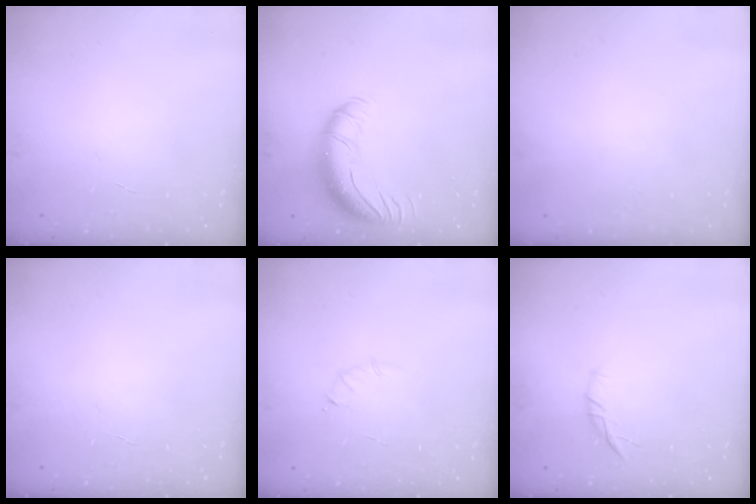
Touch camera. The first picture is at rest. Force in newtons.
{"total": 12.6, "press": 12.3, "slide": 2.8}
{"total": 0.0}
{"total": 0.0}
{"total": 2.7, "press": 2.6, "slide": 0.8}
{"total": 6.8, "press": 6.6, "slide": 1.6}